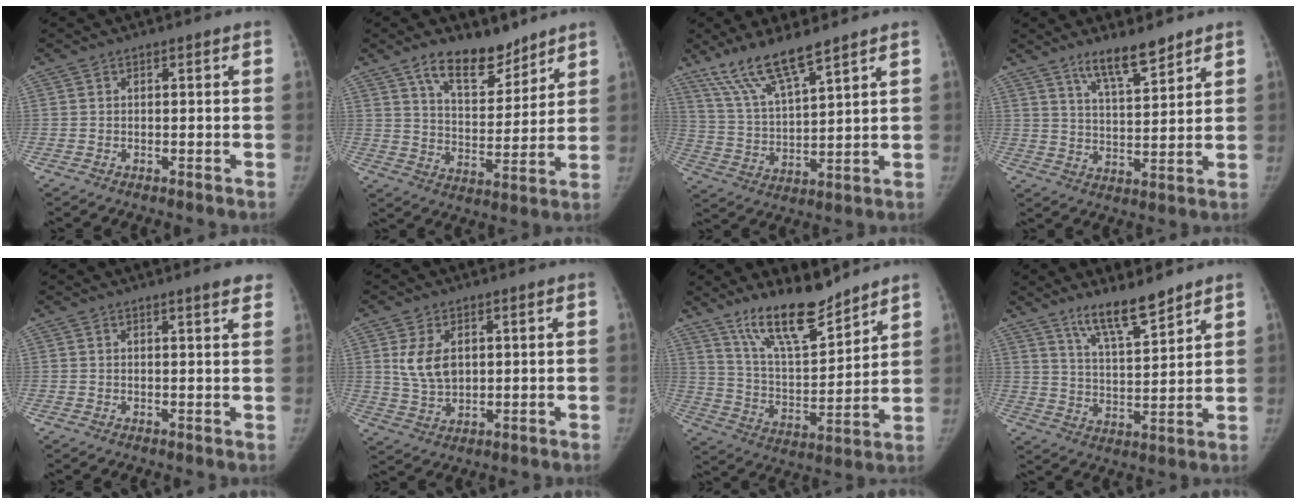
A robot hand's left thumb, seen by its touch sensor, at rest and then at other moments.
{"total": 12.1, "force": [8.9, 5.5, 6.2], "torque": [-0.066, -0.064, 0.156]}
{"total": 11.6, "force": [8.8, 1.9, 7.2], "torque": [-0.134, -0.042, 0.182]}
{"total": 8.7, "force": [6.6, 1.8, 5.3], "torque": [-0.080, -0.048, 0.121]}
{"total": 3.8, "force": [2.8, 0.4, 2.5], "torque": [-0.018, -0.006, 0.033]}
{"total": 7.1, "force": [1.9, 4.6, 5.1], "torque": [-0.080, -0.006, 0.046]}
{"total": 15.2, "force": [12.0, 4.1, 8.3], "torque": [-0.114, -0.077, 0.221]}
{"total": 9.8, "force": [7.7, 1.8, 5.9], "torque": [-0.091, -0.058, 0.145]}